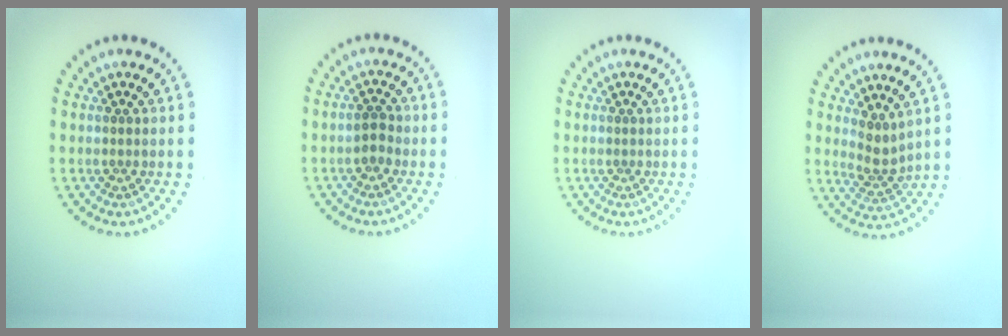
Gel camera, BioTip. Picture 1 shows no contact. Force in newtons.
{"total": 1.5, "press": 1.4, "slide": 0.4}
{"total": 0.0}
{"total": 2.3, "press": 1.6, "slide": 1.6}